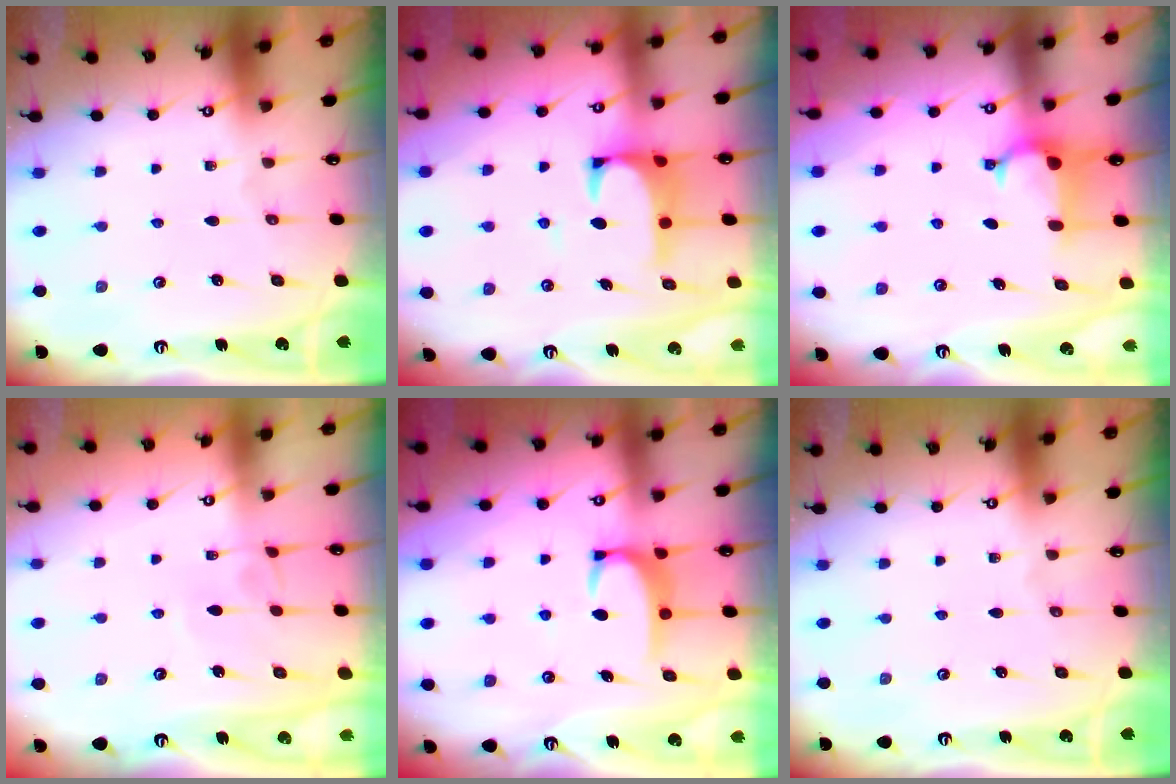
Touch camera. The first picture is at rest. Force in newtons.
{"total": 3.3, "press": 3.2, "slide": 0.8}
{"total": 1.9, "press": 1.8, "slide": 0.7}
{"total": 1.3, "press": 1.3, "slide": 0.5}
{"total": 3.5, "press": 3.4, "slide": 0.5}
{"total": 0.0}